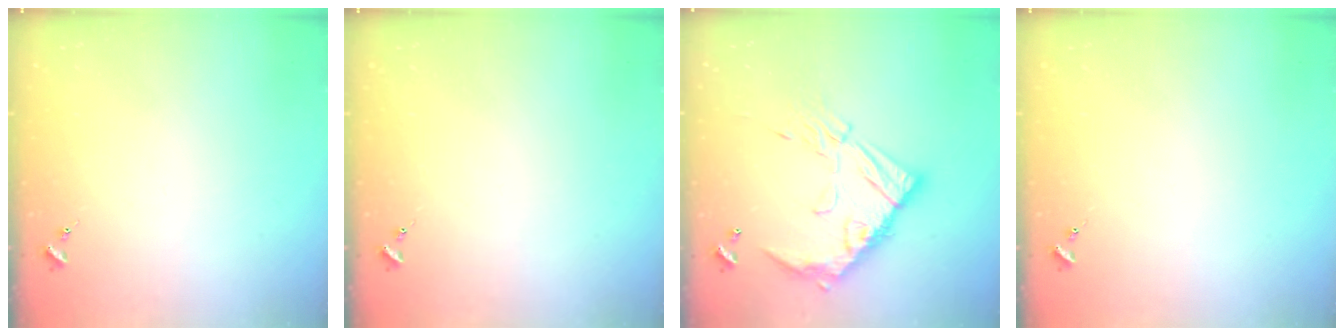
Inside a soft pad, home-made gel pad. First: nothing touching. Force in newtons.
{"total": 0.0}
{"total": 17.2, "press": 17.2, "slide": 1.3}
{"total": 0.0}